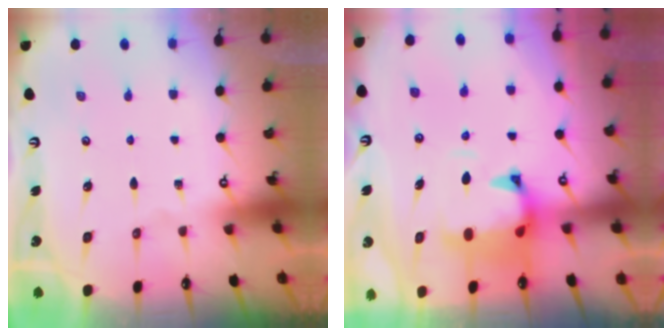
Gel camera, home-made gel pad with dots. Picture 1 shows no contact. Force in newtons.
{"total": 1.6, "press": 0.7, "slide": 1.4}